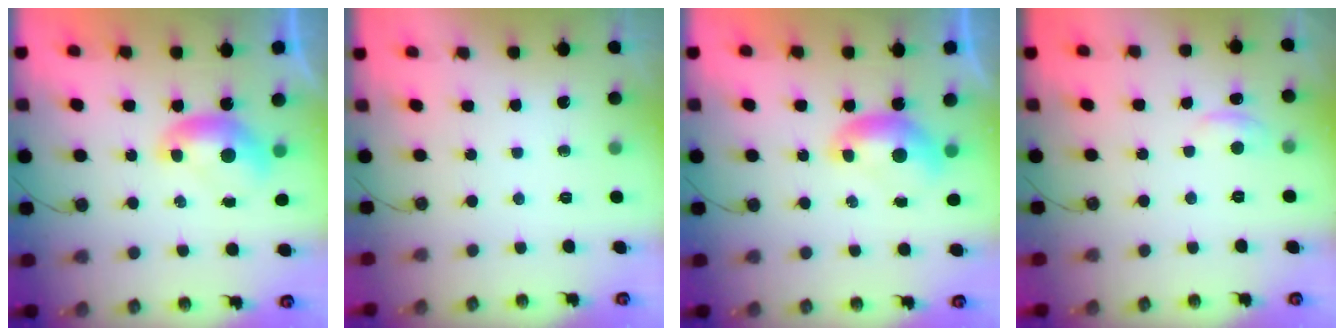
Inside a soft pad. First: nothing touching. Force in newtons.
{"total": 0.0}
{"total": 0.0}
{"total": 0.9, "press": 0.2, "slide": 0.9}